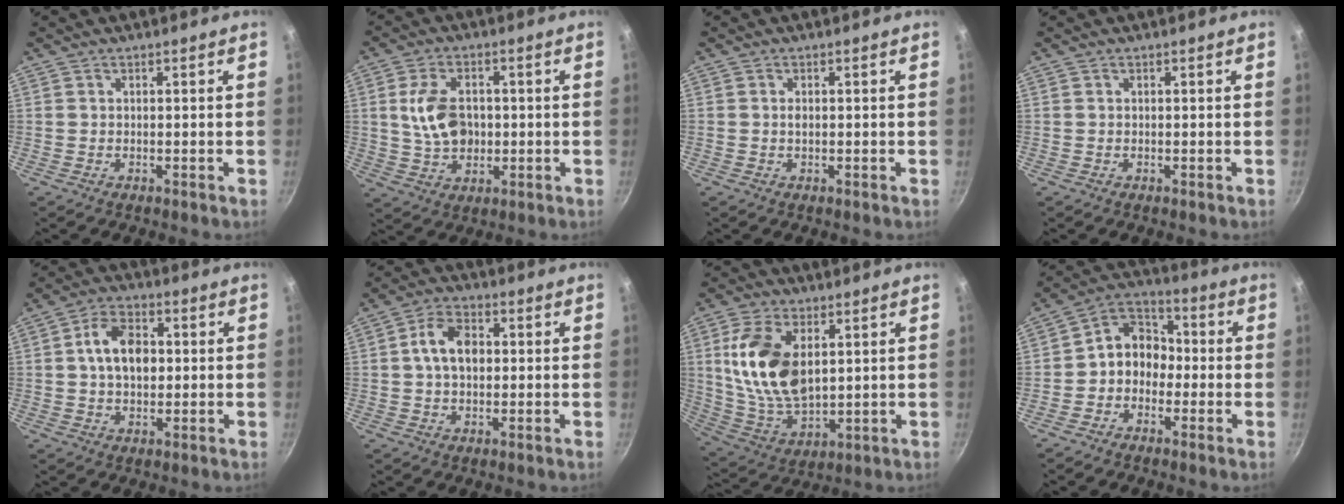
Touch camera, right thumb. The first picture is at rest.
{"total": 9.8, "force": [0.6, 6.9, 6.9], "torque": [-0.110, 0.004, 0.012]}
{"total": 0.9, "force": [0.0, 0.6, 0.7], "torque": [-0.011, 0.002, -0.001]}
{"total": 0.0}
{"total": 9.3, "force": [0.9, 6.2, 6.9], "torque": [-0.099, 0.014, 0.007]}
{"total": 7.9, "force": [0.8, 5.3, 5.7], "torque": [-0.085, 0.016, 0.005]}
{"total": 16.1, "force": [3.6, 9.4, 12.6], "torque": [-0.227, -0.020, 0.081]}
{"total": 8.7, "force": [-1.7, 7.2, 4.7], "torque": [-0.033, 0.042, -0.051]}